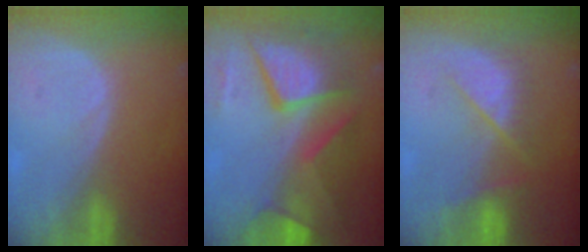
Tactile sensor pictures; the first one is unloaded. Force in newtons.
{"total": 11.5, "press": 11.4, "slide": 1.3}
{"total": 5.6, "press": 5.6, "slide": 0.9}